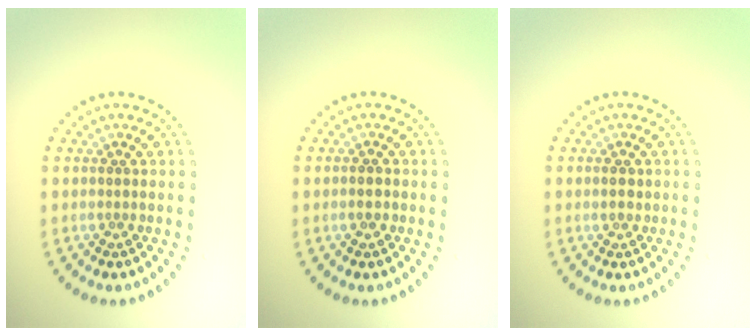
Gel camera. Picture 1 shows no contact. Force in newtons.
{"total": 1.2, "press": 1.1, "slide": 0.3}
{"total": 1.0, "press": 1.0, "slide": 0.2}